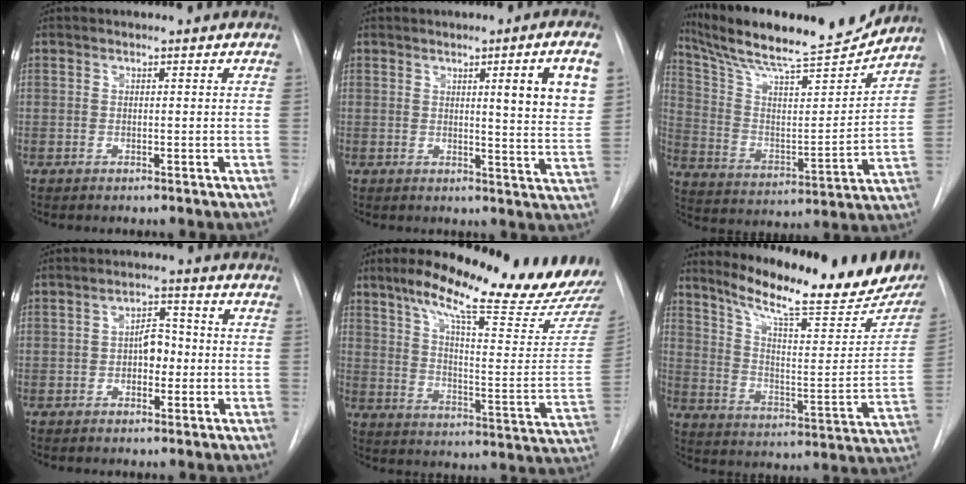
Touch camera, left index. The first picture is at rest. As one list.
[{"total": 9.0, "force": [3.3, -0.1, 8.4], "torque": [-0.103, -0.013, 0.038]}, {"total": 20.7, "force": [19.0, 1.5, 8.2], "torque": [-0.151, -0.021, 0.301]}, {"total": 4.2, "force": [-0.6, 2.5, 3.3], "torque": [-0.049, 0.012, -0.013]}, {"total": 23.0, "force": [19.9, 0.7, 11.6], "torque": [-0.175, -0.069, 0.268]}, {"total": 23.7, "force": [19.6, 3.3, 13.0], "torque": [-0.200, -0.053, 0.268]}]